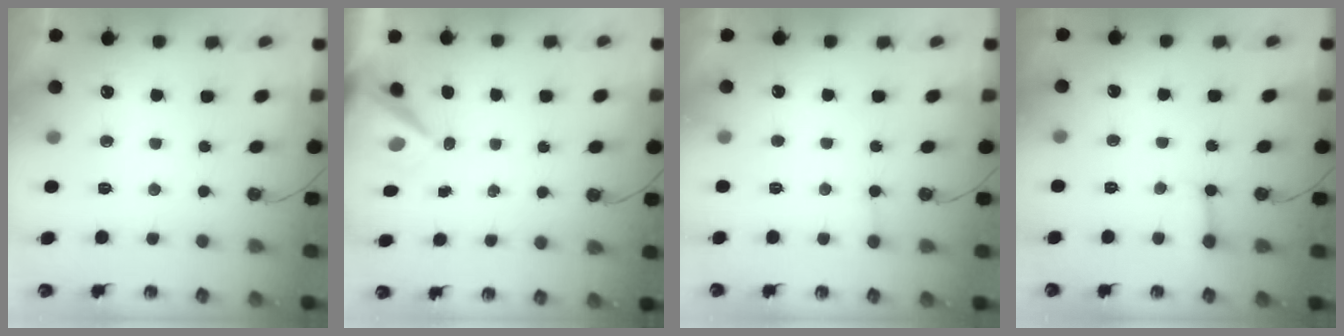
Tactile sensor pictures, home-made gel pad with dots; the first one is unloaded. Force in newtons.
{"total": 7.8, "press": 7.7, "slide": 0.8}
{"total": 5.5, "press": 5.5, "slide": 0.7}
{"total": 3.9, "press": 3.9, "slide": 0.3}